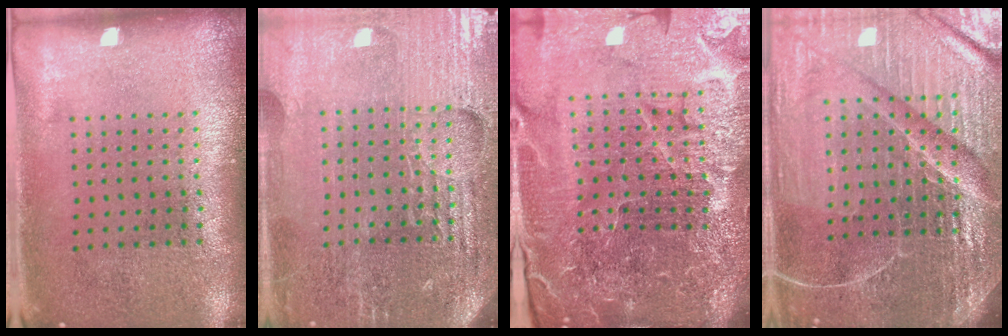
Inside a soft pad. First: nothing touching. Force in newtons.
{"total": 4.9, "press": 4.6, "slide": 1.7}
{"total": 6.7, "press": 5.9, "slide": 3.1}
{"total": 6.8, "press": 6.0, "slide": 3.1}